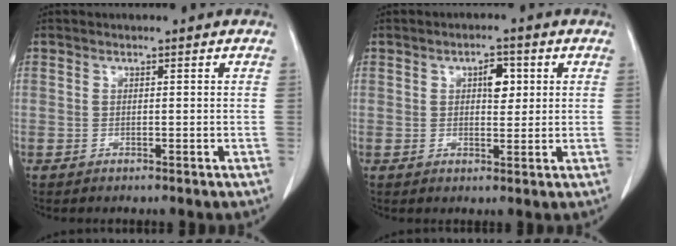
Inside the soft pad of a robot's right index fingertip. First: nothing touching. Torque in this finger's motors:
{"motor_torque": [0.08, 0.06, 0.02, 0.04]}